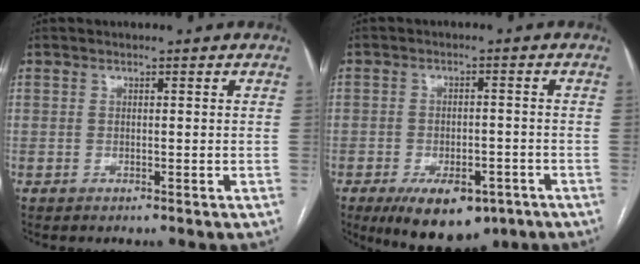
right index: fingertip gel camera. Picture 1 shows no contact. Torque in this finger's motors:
{"motor_torque": [0.47, -0.32, 0.06, -0.02]}